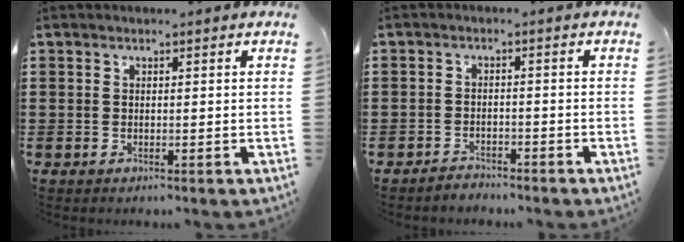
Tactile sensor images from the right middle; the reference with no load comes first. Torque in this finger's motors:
{"motor_torque": [0.58, -0.22, 0.00, 0.00]}